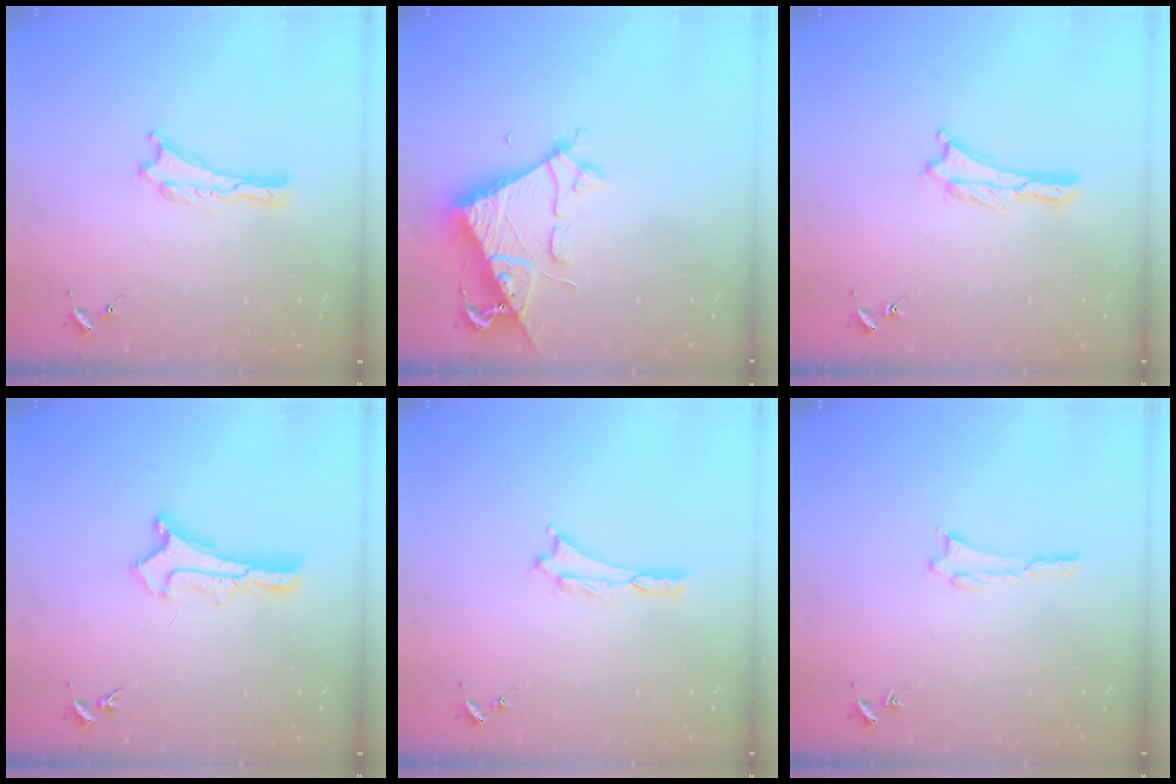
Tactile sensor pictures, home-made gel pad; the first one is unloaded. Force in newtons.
{"total": 7.3, "press": 7.3, "slide": 0.6}
{"total": 0.0}
{"total": 1.1, "press": 1.1, "slide": 0.1}
{"total": 0.7, "press": 0.7, "slide": 0.3}
{"total": 1.4, "press": 1.4, "slide": 0.2}